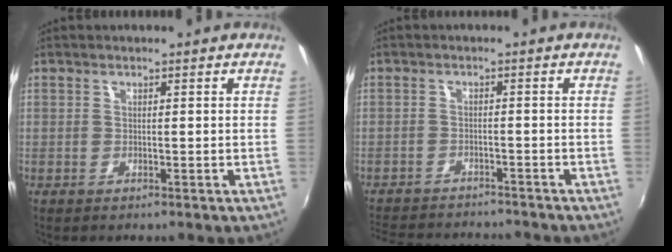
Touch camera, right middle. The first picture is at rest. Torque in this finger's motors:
{"motor_torque": [0.94, -1.20, 0.08, 0.05]}